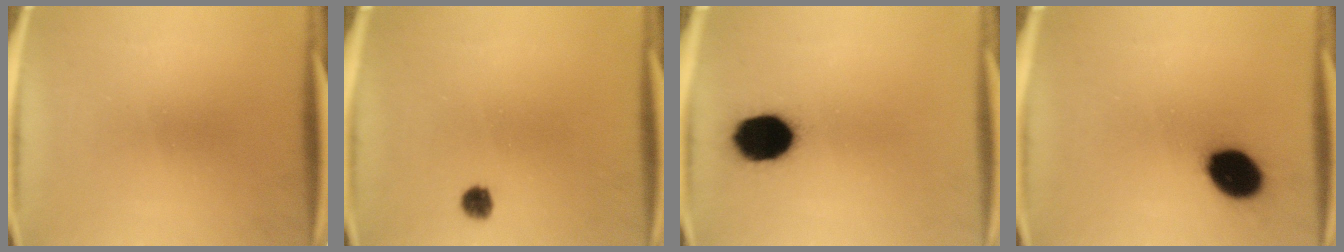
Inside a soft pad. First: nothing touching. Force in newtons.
{"total": 2.3}
{"total": 12.3}
{"total": 11.4}